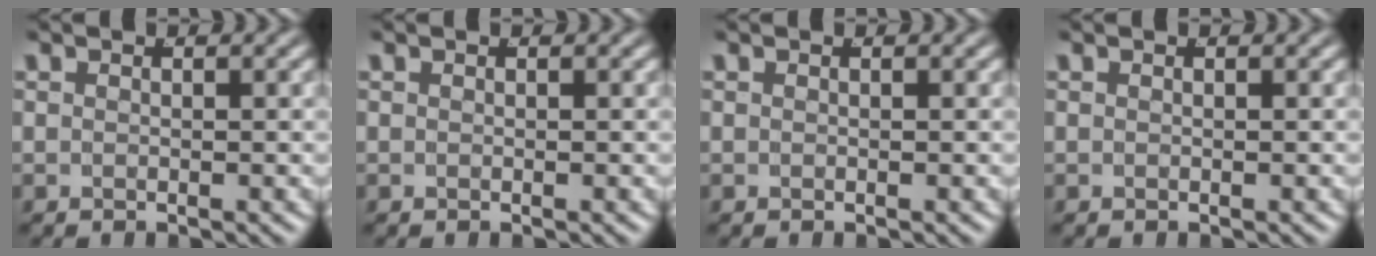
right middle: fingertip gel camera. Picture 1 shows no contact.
{"total": 0.0}
{"total": 0.0}
{"total": 0.0}